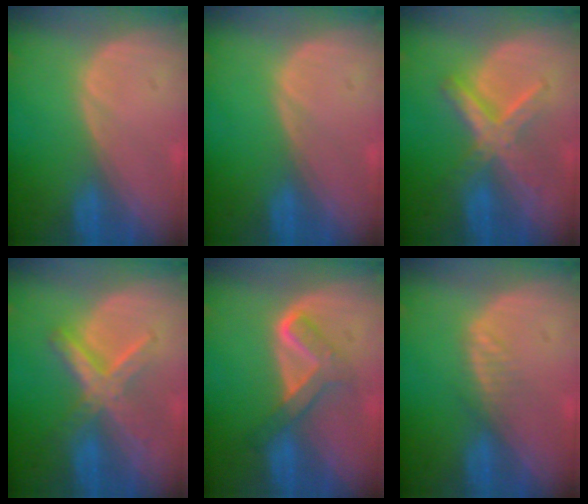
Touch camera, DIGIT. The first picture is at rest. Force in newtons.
{"total": 0.0}
{"total": 6.1, "press": 6.1, "slide": 0.2}
{"total": 6.1, "press": 6.1, "slide": 0.2}
{"total": 5.1, "press": 5.1, "slide": 0.8}
{"total": 2.0, "press": 2.0, "slide": 0.2}